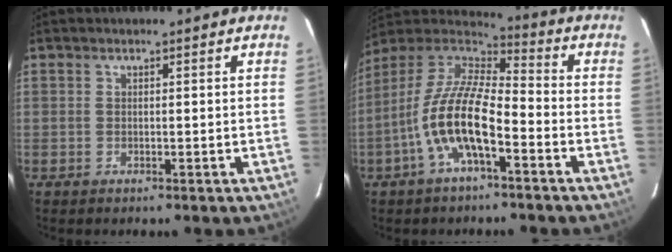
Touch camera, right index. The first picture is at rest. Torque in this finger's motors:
{"motor_torque": [1.56, -0.58, 1.05, 0.21]}